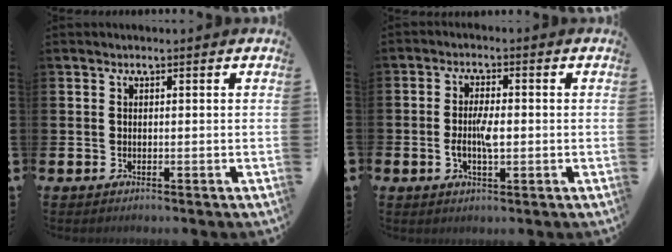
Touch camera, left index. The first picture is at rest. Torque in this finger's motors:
{"motor_torque": [1.02, 0.86, 0.26, 0.21]}